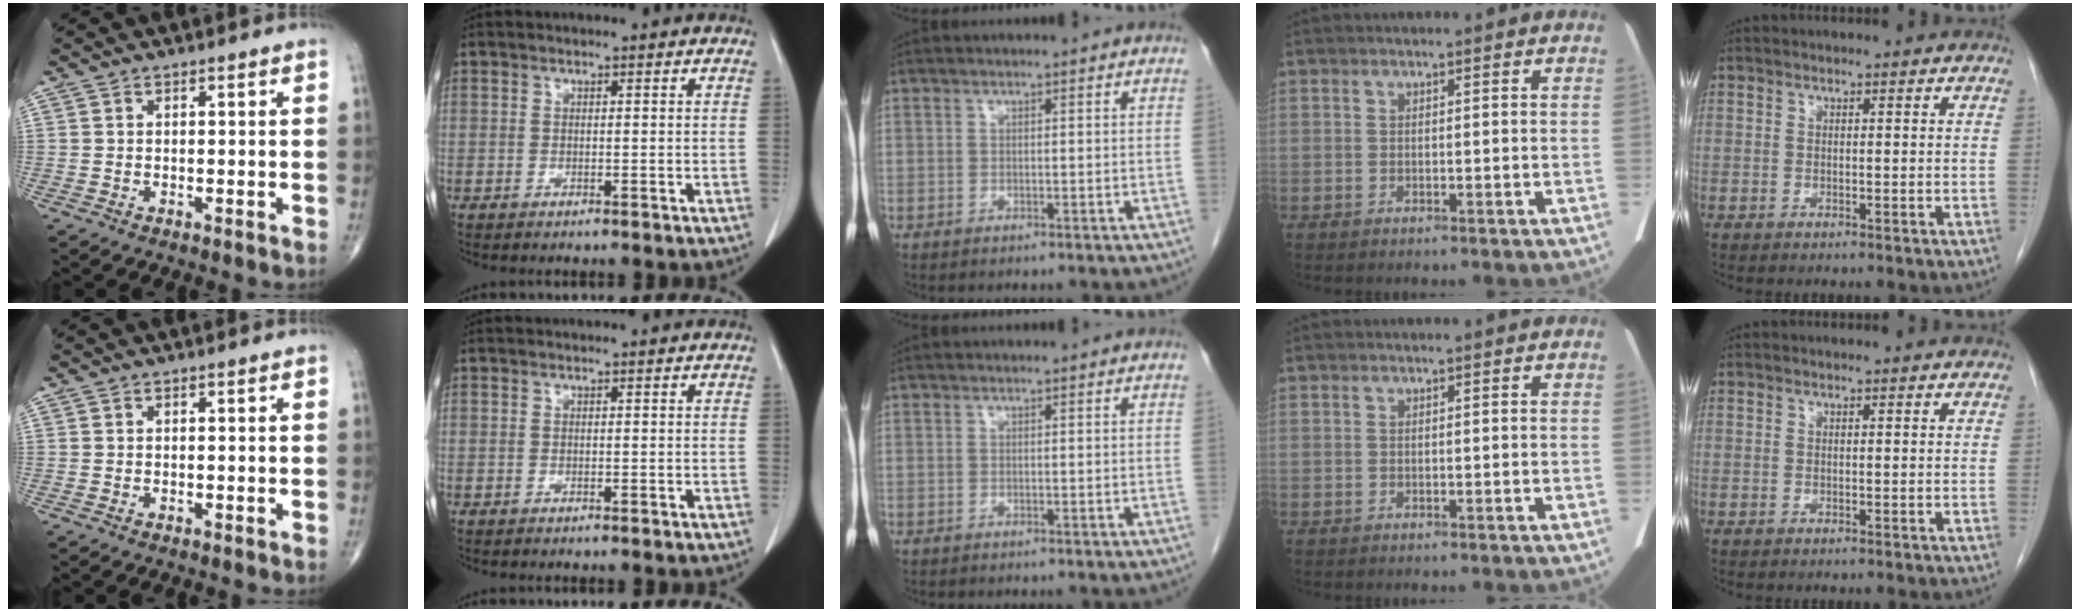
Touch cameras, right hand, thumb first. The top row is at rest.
{}